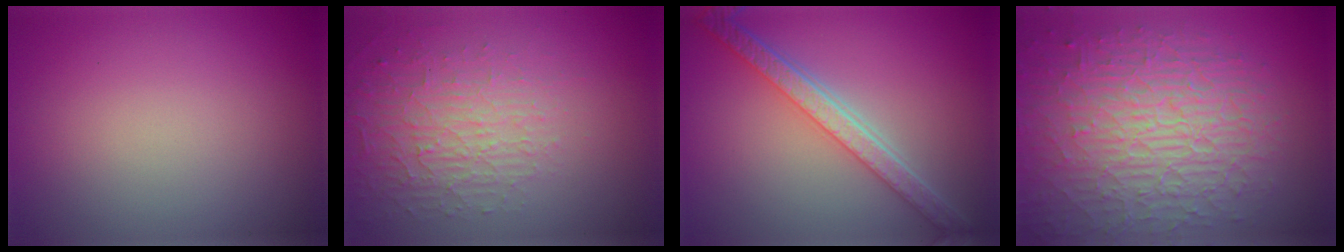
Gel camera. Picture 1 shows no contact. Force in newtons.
{"total": 3.9, "press": 3.0, "slide": 2.6}
{"total": 5.5, "press": 4.3, "slide": 3.4}
{"total": 10.5, "press": 6.7, "slide": 8.1}